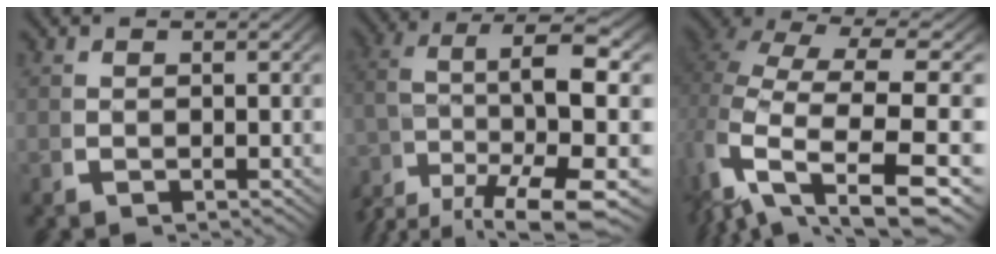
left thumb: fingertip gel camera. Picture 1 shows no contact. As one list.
[{"total": 9.9, "force": [-1.4, 4.8, 8.6], "torque": [-0.181, -0.046, 0.008]}, {"total": 11.8, "force": [-1.6, 6.6, 9.7], "torque": [-0.228, -0.046, 0.001]}]